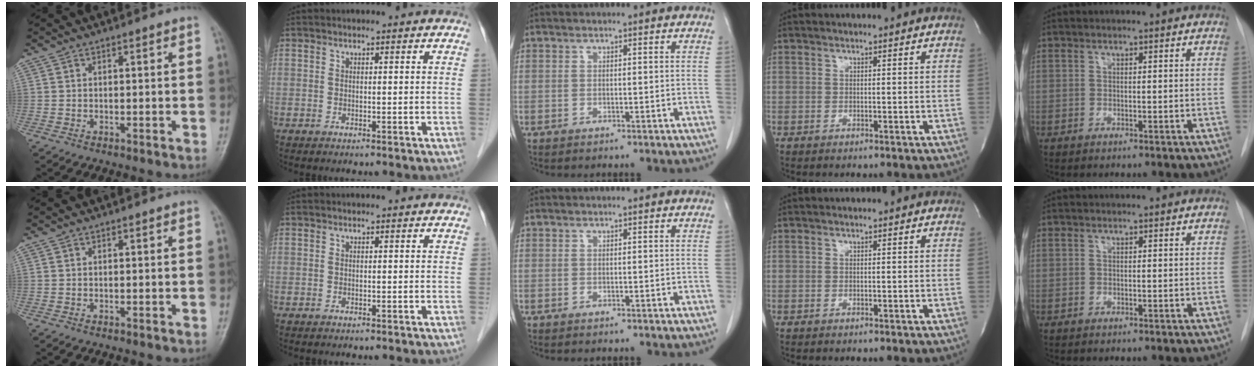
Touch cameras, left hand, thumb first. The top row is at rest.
{}